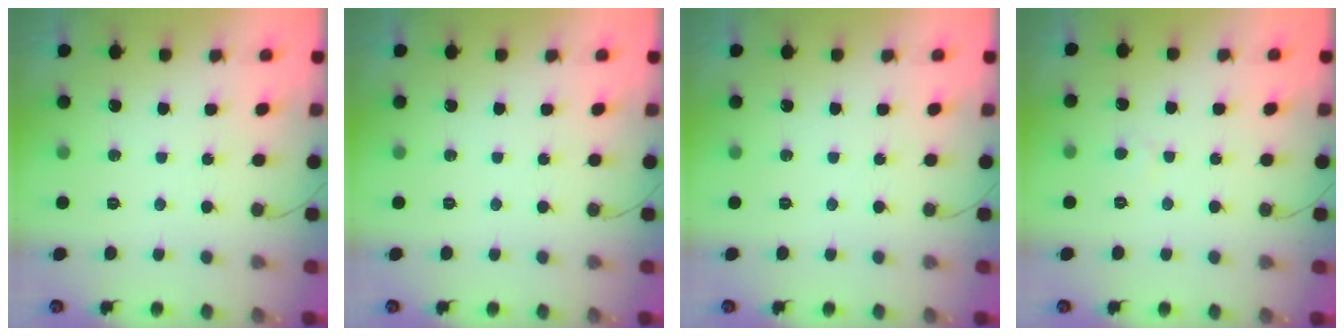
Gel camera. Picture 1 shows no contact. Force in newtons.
{"total": 0.0}
{"total": 0.0}
{"total": 2.4, "press": 2.4, "slide": 0.2}